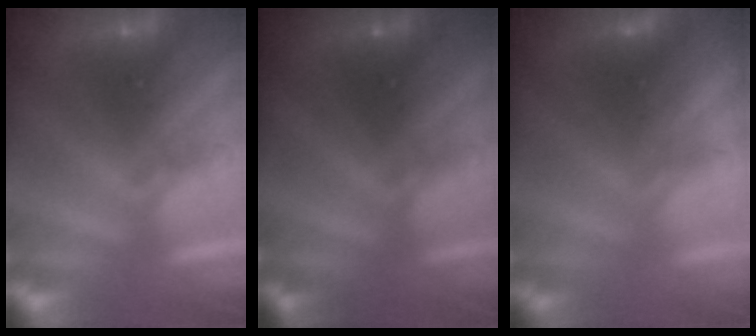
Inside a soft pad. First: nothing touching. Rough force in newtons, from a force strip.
{"total": 1.6}
{"total": 3.5}